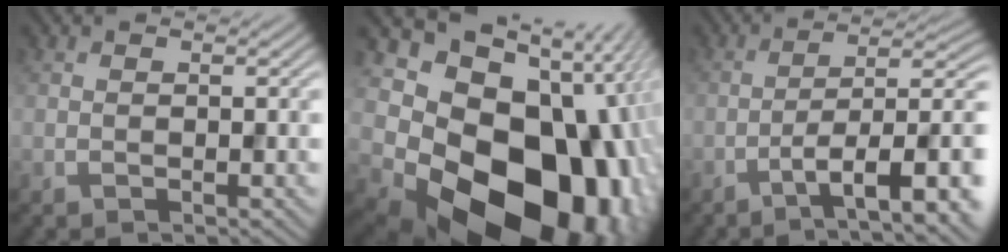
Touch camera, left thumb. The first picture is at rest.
{"total": 22.2, "force": [-4.5, 16.3, 14.4], "torque": [-0.262, -0.065, -0.052]}
{"total": 9.8, "force": [-4.4, 2.9, 8.2], "torque": [-0.135, -0.005, -0.068]}